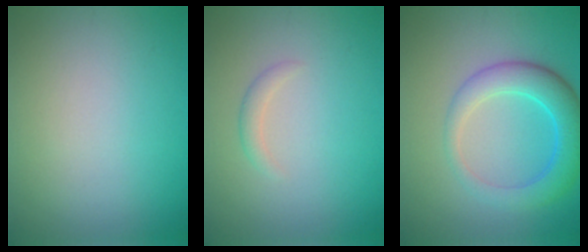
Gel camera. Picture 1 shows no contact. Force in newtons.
{"total": 1.1, "press": 1.1, "slide": 0.1}
{"total": 5.0, "press": 5.0, "slide": 0.1}